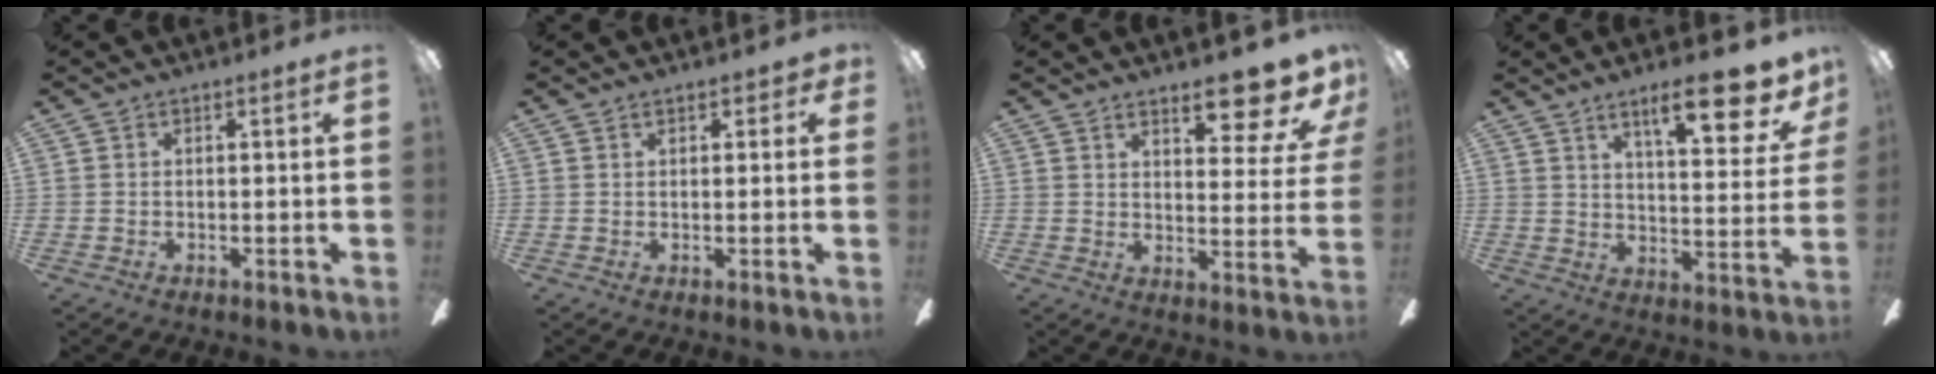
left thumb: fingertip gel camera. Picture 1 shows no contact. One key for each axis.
{"total": 2.1, "fx": 1.3, "fy": 1.0, "fz": 1.3, "tx": -0.011, "ty": -0.004, "tz": 0.019}
{"total": 11.9, "fx": 9.3, "fy": 3.1, "fz": 6.8, "tx": -0.075, "ty": -0.070, "tz": 0.155}
{"total": 16.1, "fx": 10.2, "fy": 4.4, "fz": 11.6, "tx": -0.156, "ty": -0.057, "tz": 0.155}